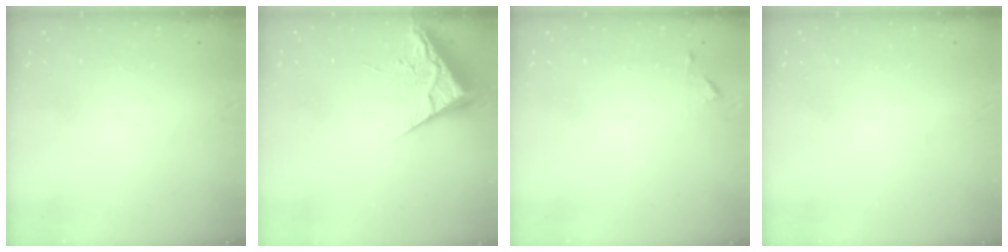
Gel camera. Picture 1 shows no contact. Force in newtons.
{"total": 7.0, "press": 7.0, "slide": 0.7}
{"total": 4.4, "press": 4.3, "slide": 0.4}
{"total": 0.0}